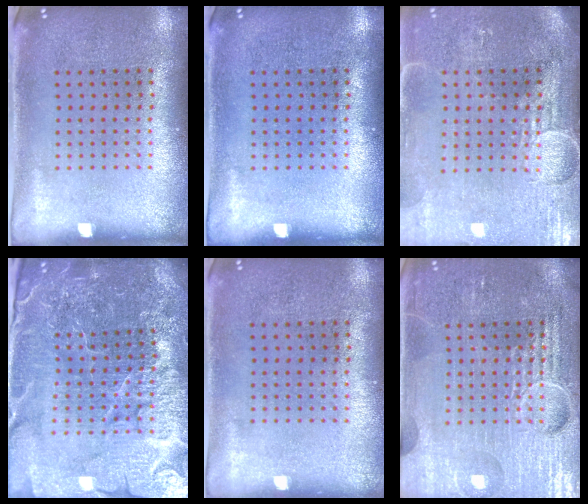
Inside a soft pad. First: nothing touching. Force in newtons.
{"total": 0.0}
{"total": 4.0, "press": 3.5, "slide": 1.9}
{"total": 5.9, "press": 5.3, "slide": 2.6}
{"total": 0.0}
{"total": 7.2, "press": 7.2, "slide": 0.8}